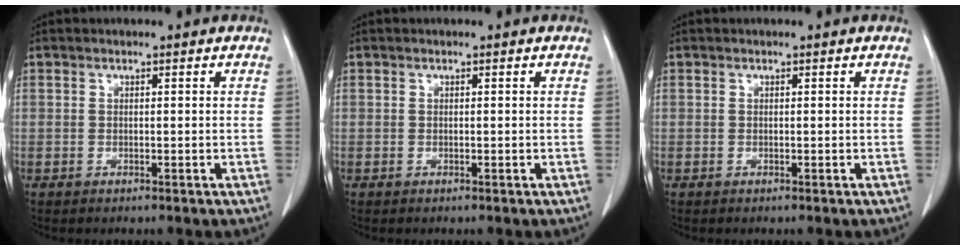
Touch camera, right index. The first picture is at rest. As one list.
[{"total": 0.0}, {"total": 0.0}]